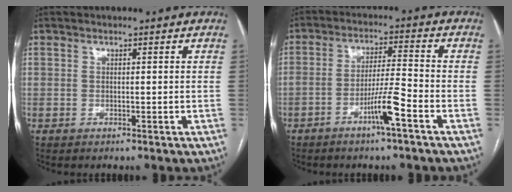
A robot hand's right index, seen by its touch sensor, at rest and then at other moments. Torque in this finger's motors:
{"motor_torque": [1.02, 0.06, 0.55, 0.13]}